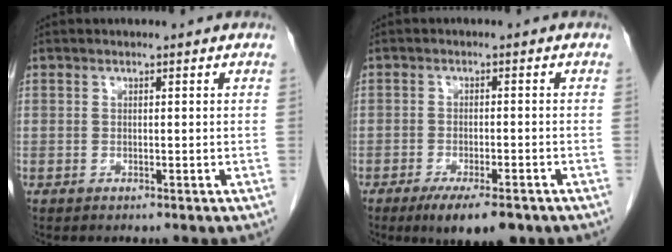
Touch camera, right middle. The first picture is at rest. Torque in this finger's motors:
{"motor_torque": [0.93, -0.67, 0.11, 0.08]}